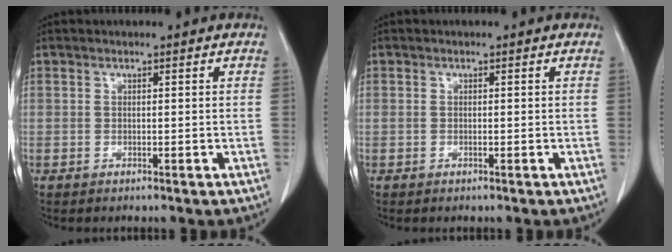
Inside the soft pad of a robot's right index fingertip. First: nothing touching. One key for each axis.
{"total": 0.0}